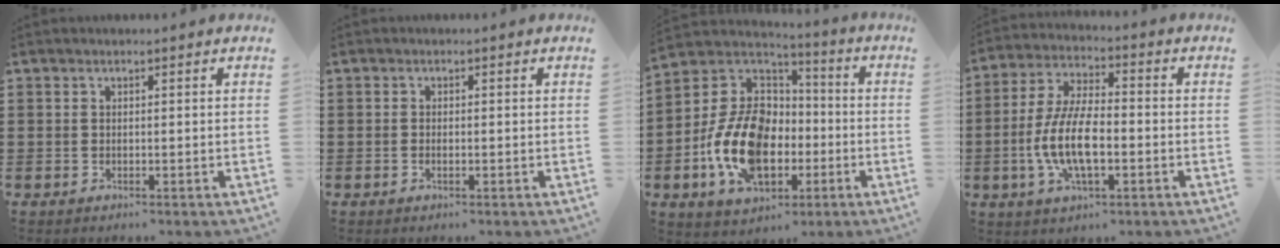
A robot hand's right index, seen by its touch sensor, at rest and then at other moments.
{"total": 0.5, "force": [-0.2, 0.2, 0.5], "torque": [-0.009, -0.003, -0.004]}
{"total": 16.0, "force": [-3.7, 10.6, 11.3], "torque": [-0.273, 0.011, -0.071]}
{"total": 10.4, "force": [-2.4, 4.1, 9.3], "torque": [-0.210, -0.011, -0.050]}